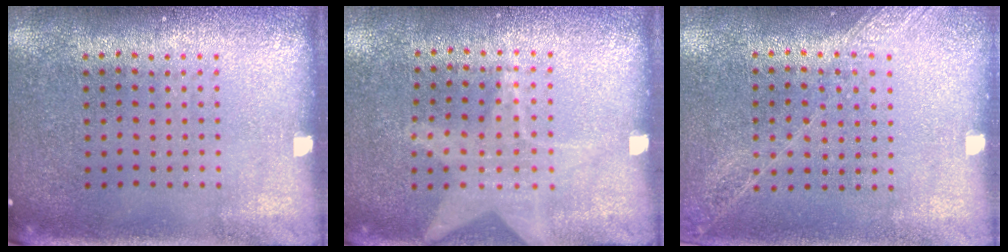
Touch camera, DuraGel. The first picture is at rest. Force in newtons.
{"total": 1.2, "press": 1.1, "slide": 0.3}
{"total": 1.2, "press": 1.2, "slide": 0.2}